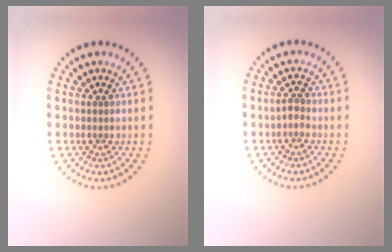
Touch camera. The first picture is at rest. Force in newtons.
{"total": 1.0, "press": 1.0, "slide": 0.4}